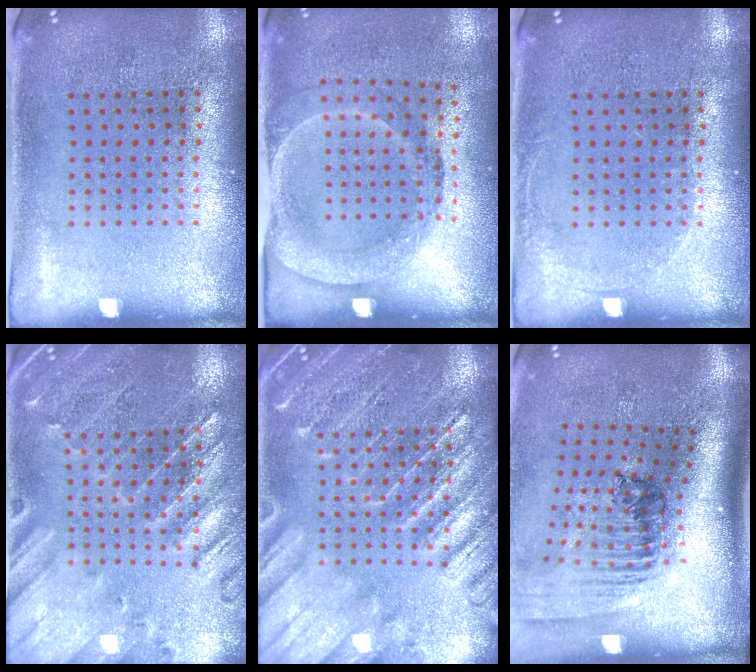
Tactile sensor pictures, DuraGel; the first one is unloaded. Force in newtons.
{"total": 1.7, "press": 1.2, "slide": 1.2}
{"total": 0.7, "press": 0.7, "slide": 0.1}
{"total": 0.6, "press": 0.5, "slide": 0.4}
{"total": 4.9, "press": 4.9, "slide": 0.7}
{"total": 2.4, "press": 1.7, "slide": 1.7}